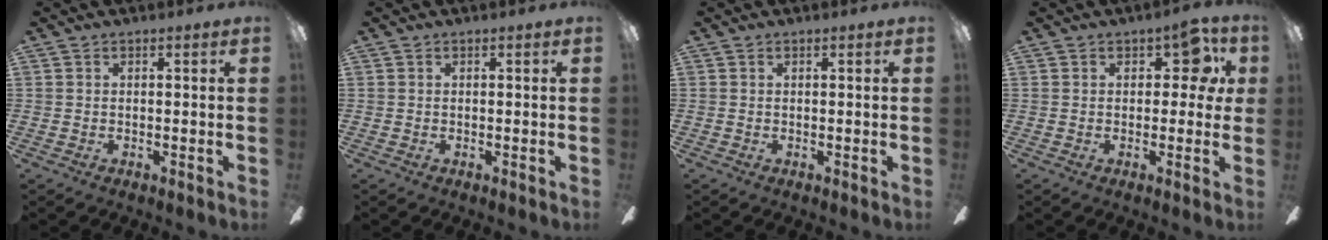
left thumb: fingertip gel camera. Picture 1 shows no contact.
{"total": 0.0}
{"total": 0.0}
{"total": 6.8, "force": [2.4, 4.0, 4.9], "torque": [-0.056, -0.001, 0.038]}